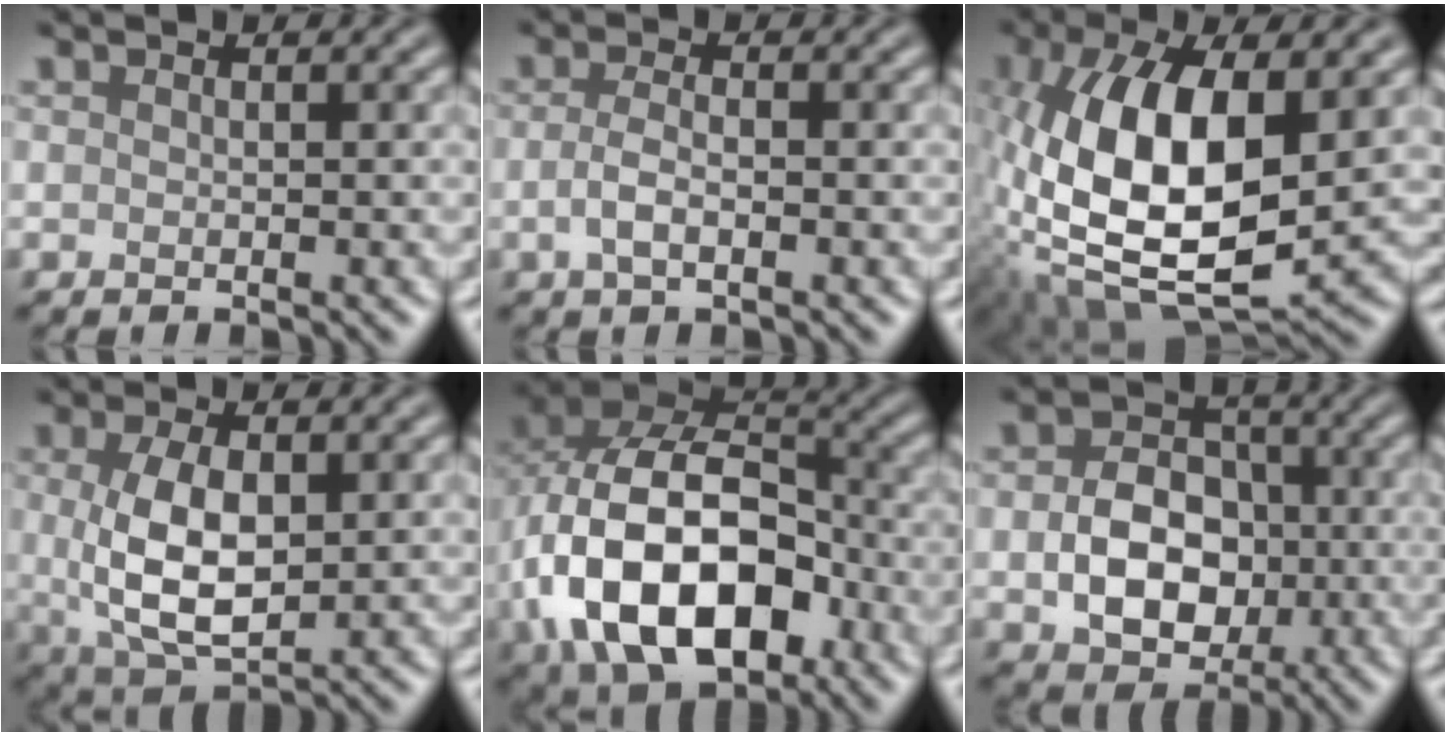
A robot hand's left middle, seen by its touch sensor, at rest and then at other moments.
{"total": 2.3, "force": [-0.6, 0.9, 2.0], "torque": [-0.046, -0.002, -0.014]}
{"total": 13.8, "force": [-1.0, 6.6, 12.1], "torque": [-0.244, -0.009, -0.022]}
{"total": 6.5, "force": [0.3, 3.3, 5.6], "torque": [-0.124, -0.004, 0.014]}
{"total": 14.9, "force": [-4.0, 9.5, 10.7], "torque": [-0.208, -0.016, -0.075]}
{"total": 6.9, "force": [-1.0, 5.2, 4.3], "torque": [-0.080, -0.007, -0.010]}